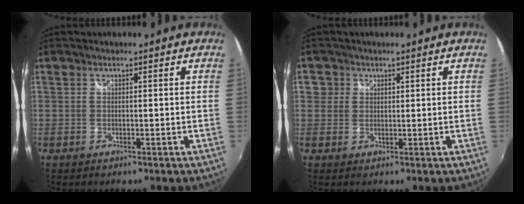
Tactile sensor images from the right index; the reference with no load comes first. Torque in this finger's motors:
{"motor_torque": [0.00, 0.00, 0.01, 0.00]}